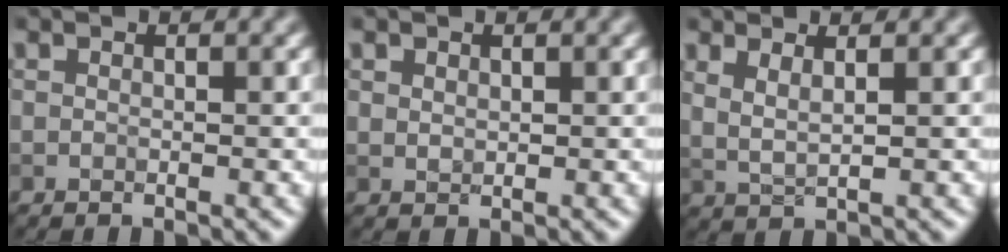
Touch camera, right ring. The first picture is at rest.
{"total": 0.9, "force": [0.5, 0.6, 0.3], "torque": [-0.007, -0.002, 0.012]}
{"total": 2.0, "force": [1.0, 0.6, 1.6], "torque": [-0.027, -0.007, 0.019]}